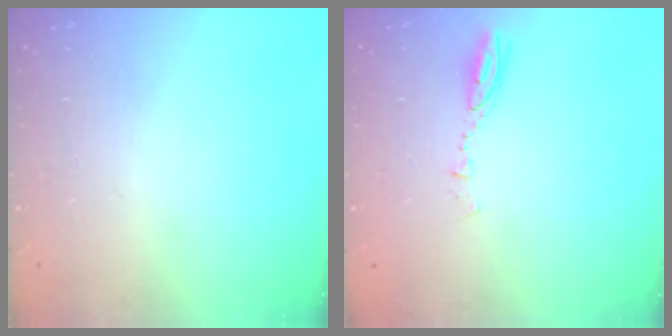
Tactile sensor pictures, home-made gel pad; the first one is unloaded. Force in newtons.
{"total": 4.0, "press": 4.0, "slide": 0.3}